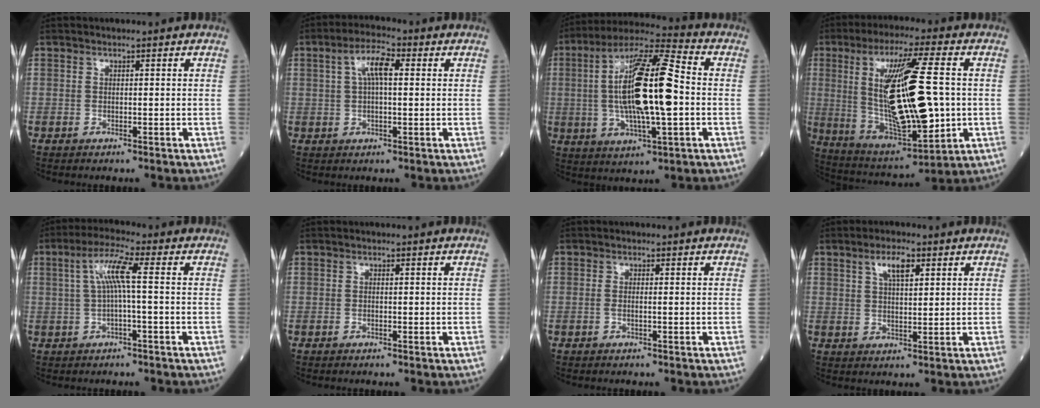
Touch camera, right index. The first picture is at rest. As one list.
[{"total": 6.1, "force": [1.6, 1.9, 5.5], "torque": [-0.113, 0.017, 0.030]}, {"total": 18.5, "force": [-0.1, 3.6, 18.2], "torque": [-0.353, 0.014, -0.005]}, {"total": 21.5, "force": [0.7, 4.6, 21.0], "torque": [-0.403, -0.007, 0.027]}, {"total": 6.1, "force": [0.7, 0.6, 6.0], "torque": [-0.123, 0.018, 0.016]}, {"total": 0.0}, {"total": 1.0, "force": [-0.1, 0.3, 0.9], "torque": [-0.024, -0.002, -0.002]}, {"total": 4.8, "force": [2.4, 1.5, 3.8], "torque": [-0.077, 0.003, 0.046]}]